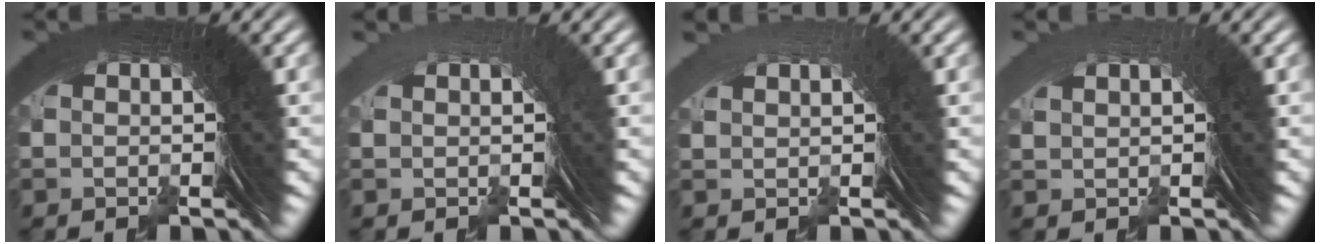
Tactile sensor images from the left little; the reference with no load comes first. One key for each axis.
{"total": 1.5, "fx": -0.4, "fy": -1.0, "fz": -1.1, "tx": 0.027, "ty": 0.008, "tz": -0.004}
{"total": 1.6, "fx": 0.5, "fy": -1.1, "fz": -1.0, "tx": 0.029, "ty": 0.005, "tz": 0.012}
{"total": 1.8, "fx": 0.0, "fy": -1.3, "fz": -1.3, "tx": 0.032, "ty": 0.004, "tz": 0.009}